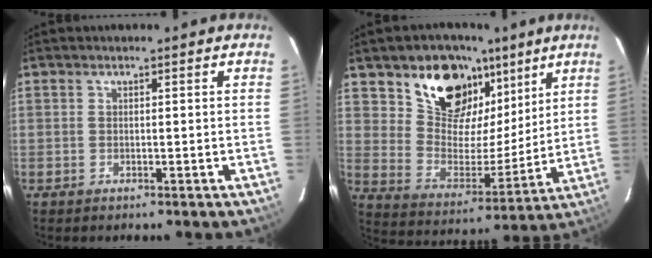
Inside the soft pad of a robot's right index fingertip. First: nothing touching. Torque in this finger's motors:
{"motor_torque": [0.81, 0.73, 0.28, 0.08]}